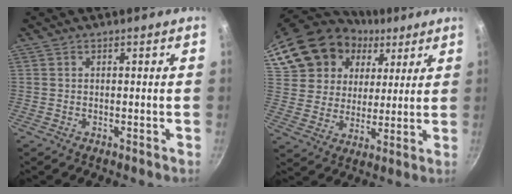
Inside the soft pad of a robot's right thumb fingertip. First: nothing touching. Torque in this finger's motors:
{"motor_torque": [-0.94, 1.43, -0.05, -0.12, 0.25]}